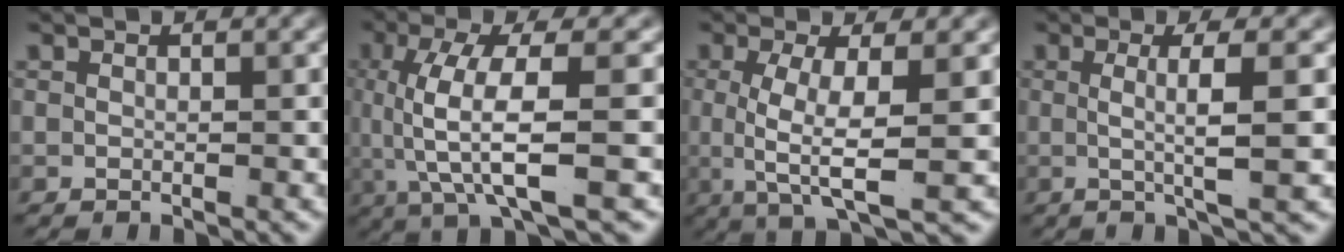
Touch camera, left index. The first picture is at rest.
{"total": 7.3, "force": [-0.5, 2.2, 7.0], "torque": [-0.144, -0.019, 0.006]}
{"total": 5.8, "force": [-0.4, 1.2, 5.7], "torque": [-0.110, -0.021, 0.006]}
{"total": 4.1, "force": [0.6, -0.8, 4.0], "torque": [-0.066, -0.005, 0.014]}